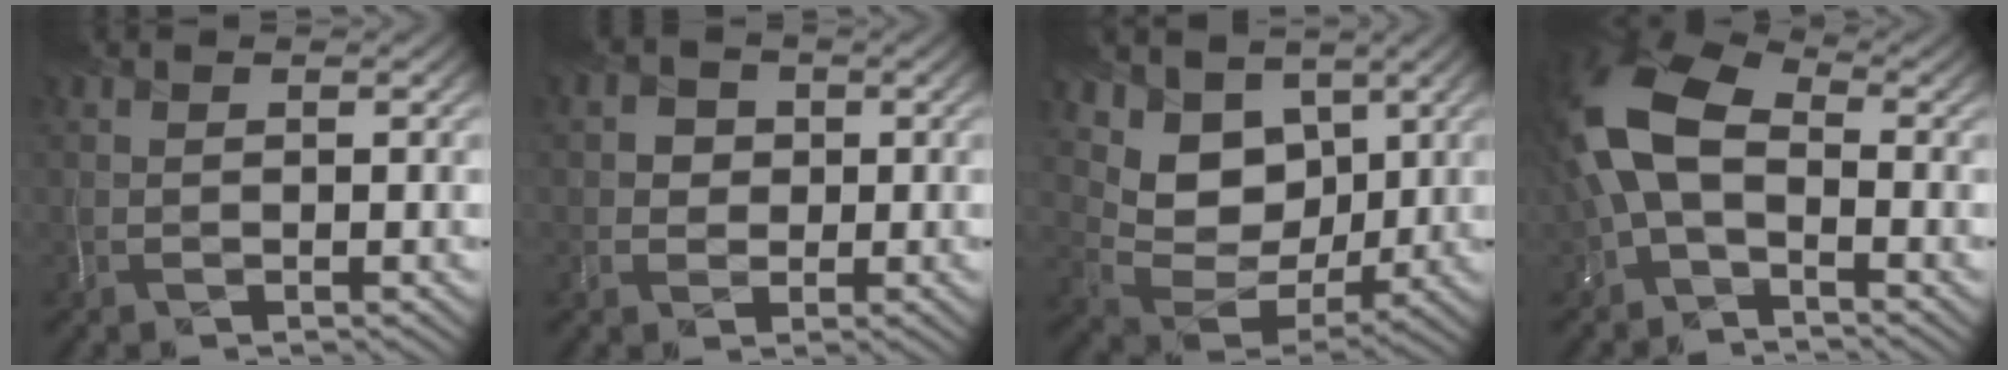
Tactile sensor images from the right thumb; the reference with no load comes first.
{"total": 2.4, "force": [0.2, 2.3, -0.1], "torque": [0.005, -0.005, 0.004]}
{"total": 9.2, "force": [5.1, 6.7, 3.9], "torque": [-0.095, -0.018, 0.091]}
{"total": 10.1, "force": [-0.6, 6.0, 8.1], "torque": [-0.203, 0.011, -0.030]}